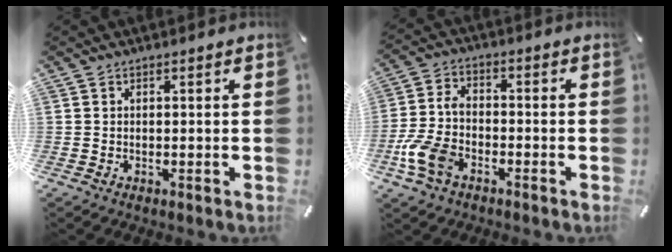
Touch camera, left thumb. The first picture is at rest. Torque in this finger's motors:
{"motor_torque": [-0.43, 0.97, 1.22, 0.46, 0.53]}